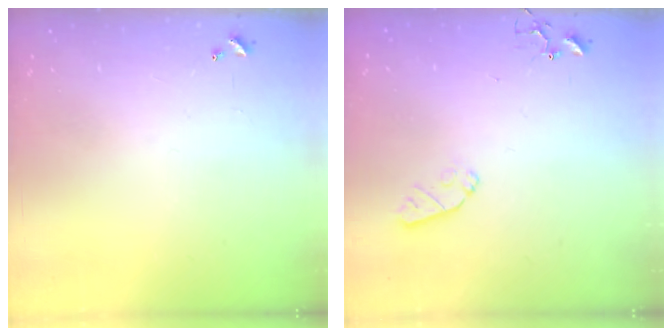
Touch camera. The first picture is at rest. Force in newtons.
{"total": 6.2, "press": 6.2, "slide": 0.9}